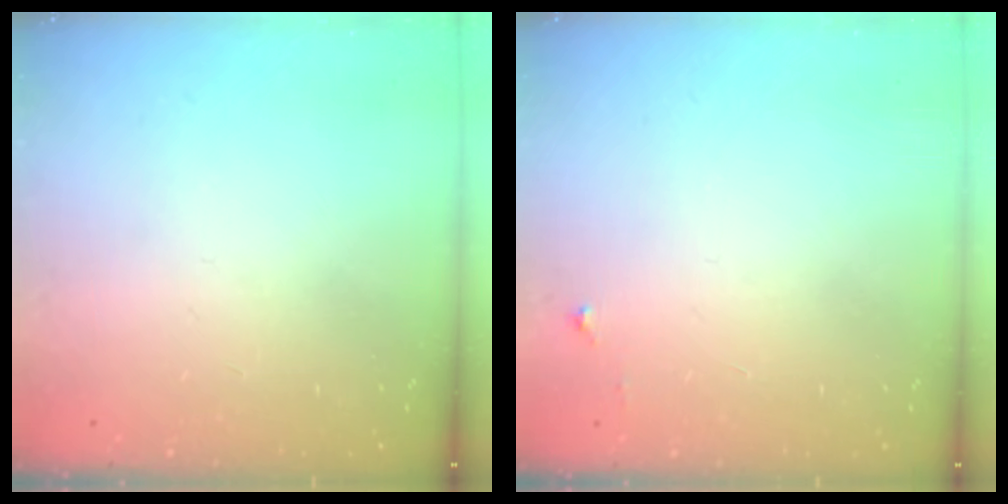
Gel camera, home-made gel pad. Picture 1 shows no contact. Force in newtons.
{"total": 3.9, "press": 3.9, "slide": 0.4}